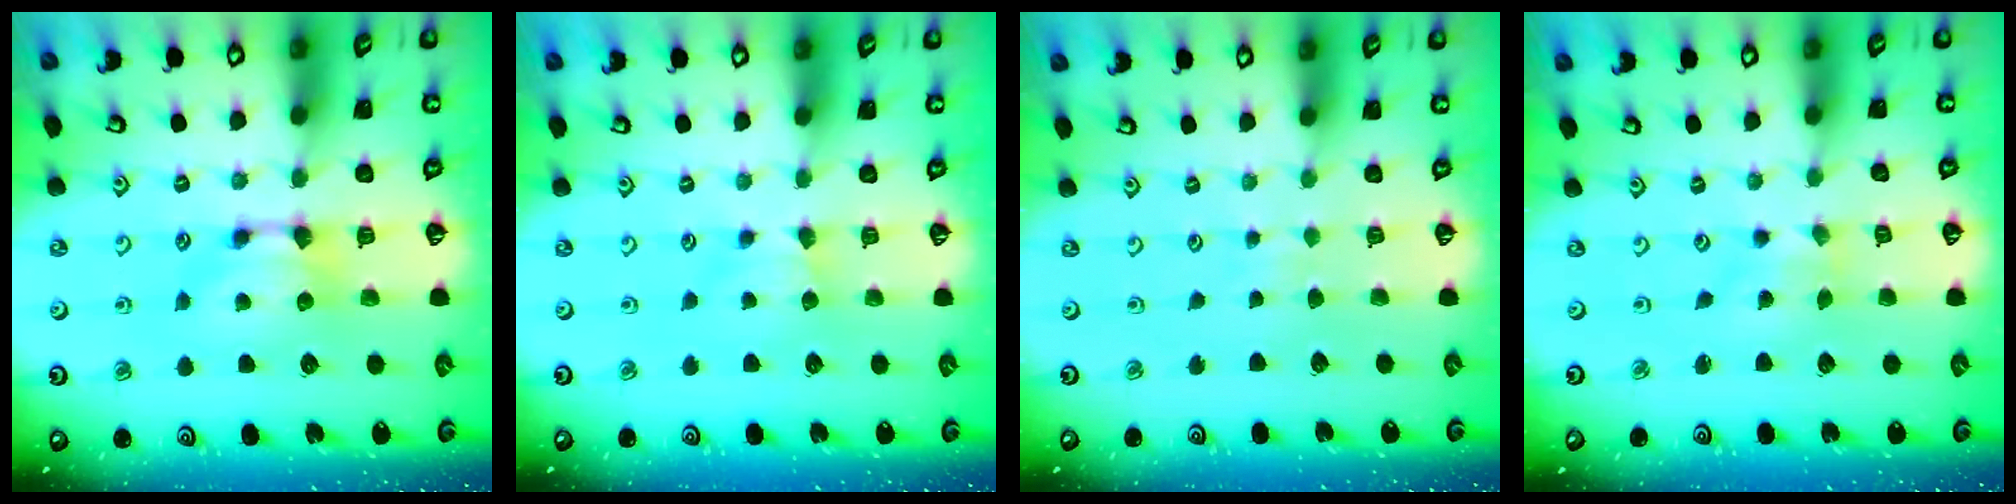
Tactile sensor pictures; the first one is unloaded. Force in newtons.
{"total": 1.6, "press": 1.5, "slide": 0.4}
{"total": 4.4, "press": 4.4, "slide": 0.3}
{"total": 2.6, "press": 2.4, "slide": 0.8}